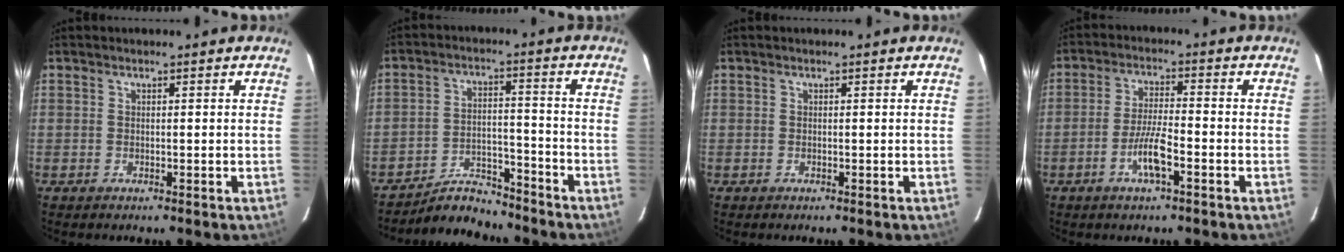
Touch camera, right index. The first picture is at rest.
{"total": 6.1, "force": [-5.9, 1.5, 0.2], "torque": [-0.006, 0.009, -0.098]}
{"total": 0.0}
{"total": 6.0, "force": [-2.6, 0.8, 5.3], "torque": [-0.105, -0.001, -0.050]}